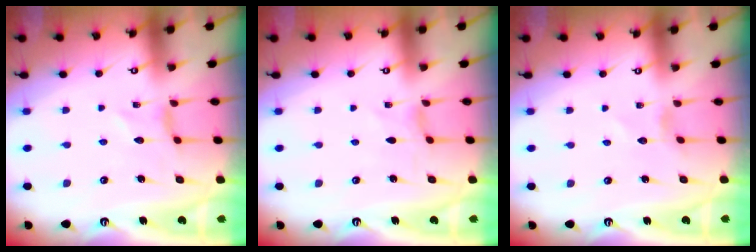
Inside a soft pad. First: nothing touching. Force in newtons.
{"total": 0.0}
{"total": 1.7, "press": 1.7, "slide": 0.2}